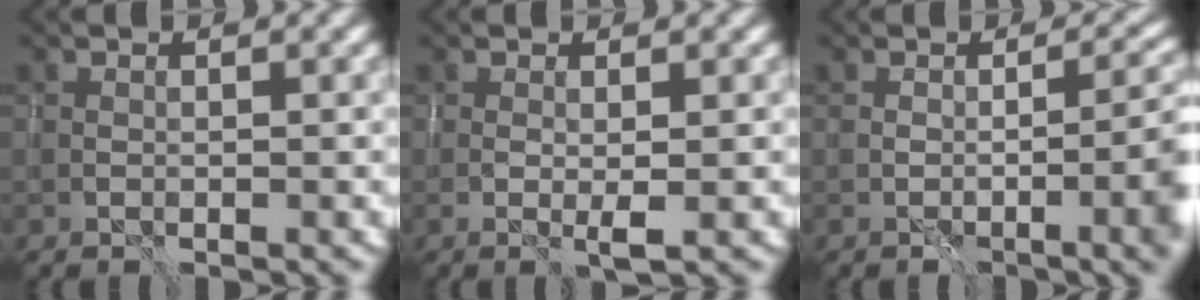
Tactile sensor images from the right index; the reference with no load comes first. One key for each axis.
{"total": 1.3, "fx": -0.1, "fy": 0.1, "fz": 1.3, "tx": -0.027, "ty": -0.002, "tz": -0.004}
{"total": 6.4, "fx": -1.1, "fy": 2.2, "fz": 5.9, "tx": -0.064, "ty": 0.000, "tz": -0.012}